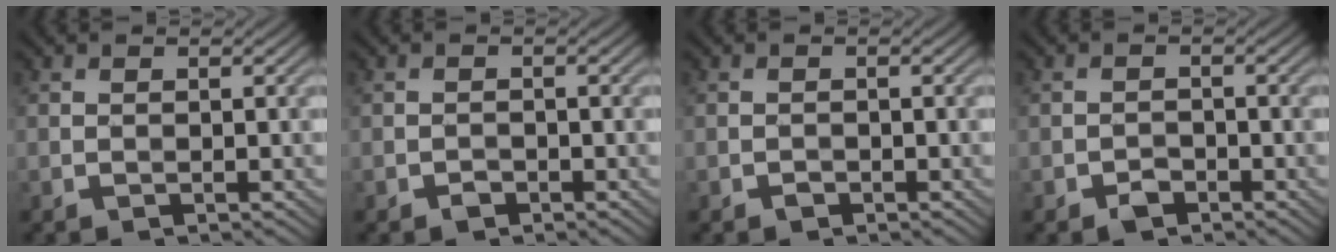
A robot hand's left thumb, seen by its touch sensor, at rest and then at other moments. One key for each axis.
{"total": 1.1, "fx": -0.8, "fy": 0.7, "fz": 0.4, "tx": -0.004, "ty": -0.001, "tz": -0.015}
{"total": 0.8, "fx": -0.5, "fy": 0.5, "fz": 0.3, "tx": -0.002, "ty": -0.002, "tz": -0.010}
{"total": 2.0, "fx": -1.4, "fy": 1.2, "fz": 0.8, "tx": -0.009, "ty": 0.001, "tz": -0.027}